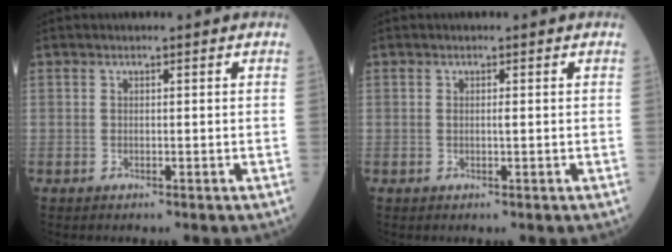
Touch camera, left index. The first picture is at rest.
{"total": 0.6, "force": [0.2, 0.0, 0.6], "torque": [-0.013, 0.001, 0.002]}